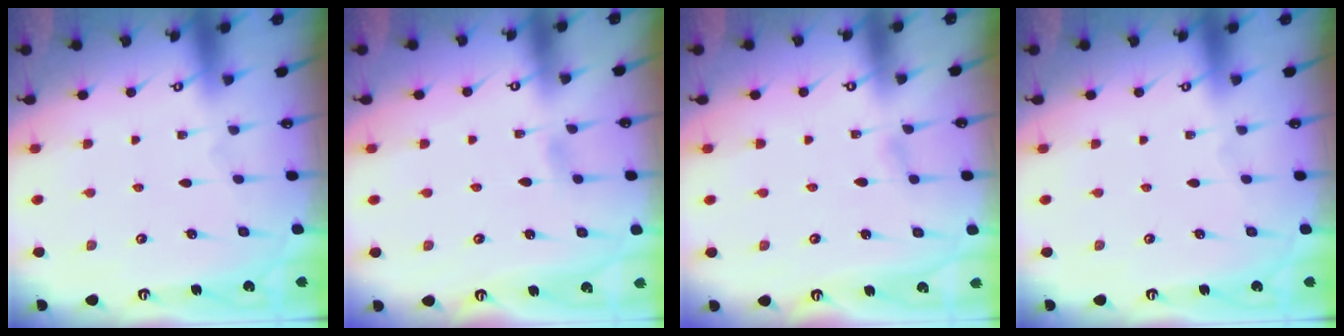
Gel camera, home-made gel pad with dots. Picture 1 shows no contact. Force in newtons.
{"total": 2.4, "press": 2.4, "slide": 0.4}
{"total": 2.7, "press": 2.6, "slide": 0.4}
{"total": 0.0}